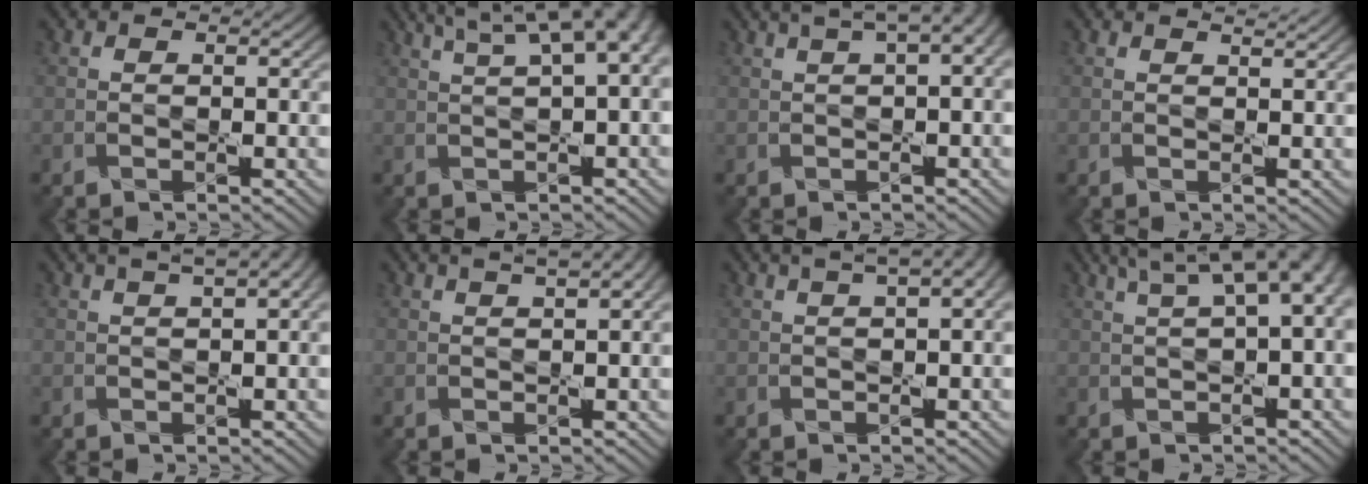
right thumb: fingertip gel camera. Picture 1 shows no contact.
{"total": 9.9, "force": [4.4, 2.9, 8.4], "torque": [-0.110, 0.036, 0.054]}
{"total": 7.6, "force": [3.2, 2.6, 6.4], "torque": [-0.079, 0.030, 0.034]}
{"total": 1.2, "force": [1.1, 0.0, 0.4], "torque": [-0.013, -0.005, 0.012]}
{"total": 7.5, "force": [3.5, 2.6, 6.1], "torque": [-0.068, 0.041, 0.032]}
{"total": 5.8, "force": [3.0, 1.8, 4.7], "torque": [-0.055, 0.034, 0.019]}
{"total": 8.9, "force": [4.0, 3.4, 7.2], "torque": [-0.080, 0.047, 0.038]}
{"total": 9.2, "force": [3.6, 2.9, 7.9], "torque": [-0.100, 0.033, 0.050]}